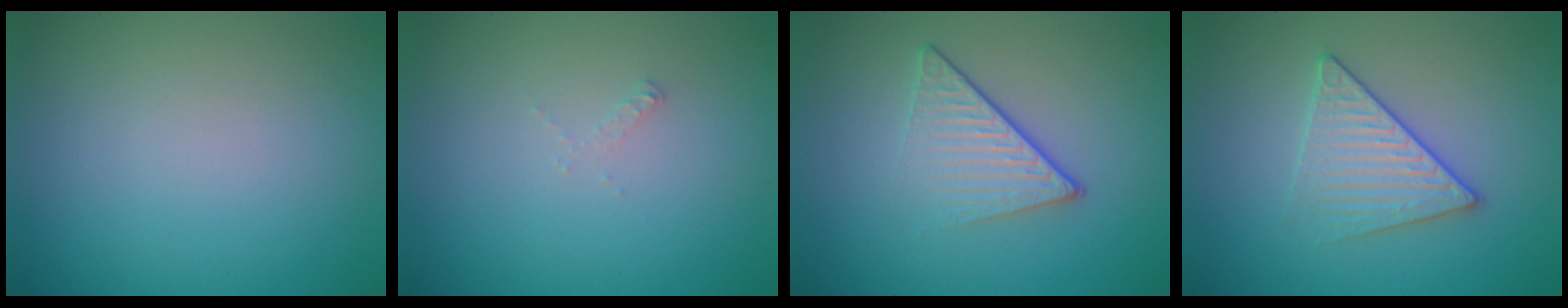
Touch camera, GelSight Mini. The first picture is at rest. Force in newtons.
{"total": 0.5, "press": 0.5, "slide": 0.1}
{"total": 4.2, "press": 2.7, "slide": 3.2}
{"total": 3.3, "press": 3.0, "slide": 1.3}